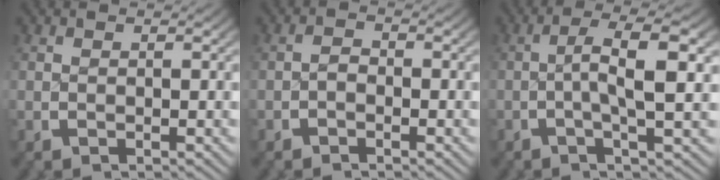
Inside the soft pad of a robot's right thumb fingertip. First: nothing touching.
{"total": 1.1, "force": [-0.7, 0.7, 0.5], "torque": [-0.007, 0.000, -0.016]}
{"total": 5.4, "force": [0.3, 1.0, 5.3], "torque": [-0.099, 0.004, -0.002]}